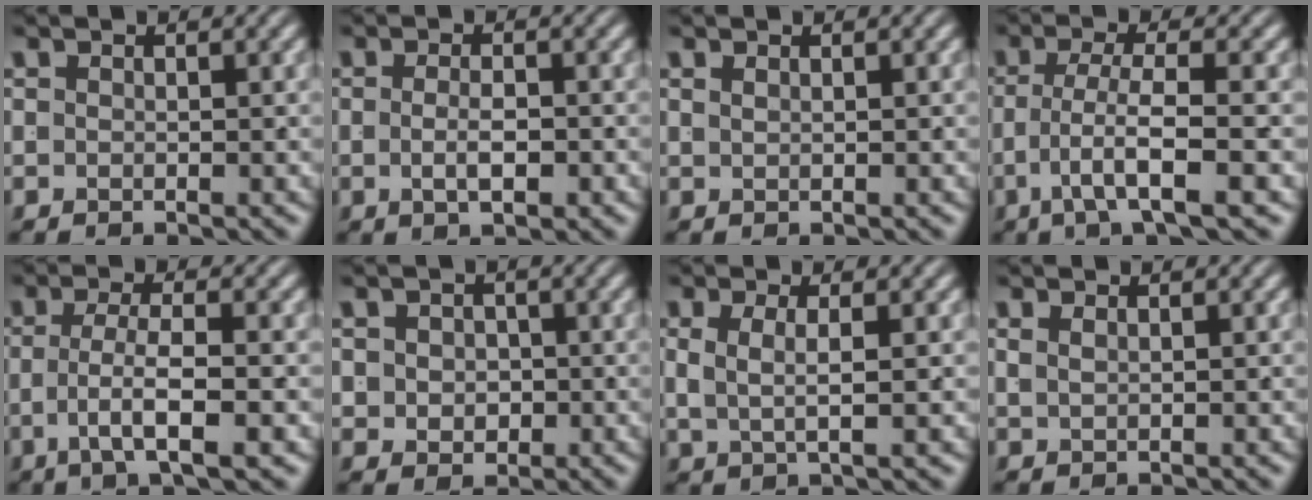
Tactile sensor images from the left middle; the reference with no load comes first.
{"total": 2.3, "force": [-1.1, 0.3, 2.0], "torque": [-0.030, -0.009, -0.012]}
{"total": 1.2, "force": [0.4, -1.1, -0.1], "torque": [0.013, -0.002, 0.015]}
{"total": 4.5, "force": [-1.7, 0.7, 4.1], "torque": [-0.076, -0.013, -0.022]}
{"total": 4.2, "force": [-1.4, 0.5, 3.9], "torque": [-0.066, -0.010, -0.018]}
{"total": 3.0, "force": [-0.2, 2.6, 1.5], "torque": [-0.027, -0.015, 0.005]}
{"total": 3.0, "force": [0.7, 0.9, 2.7], "torque": [-0.053, -0.007, 0.019]}
{"total": 1.0, "force": [0.6, -0.8, 0.3], "torque": [0.006, 0.000, 0.018]}